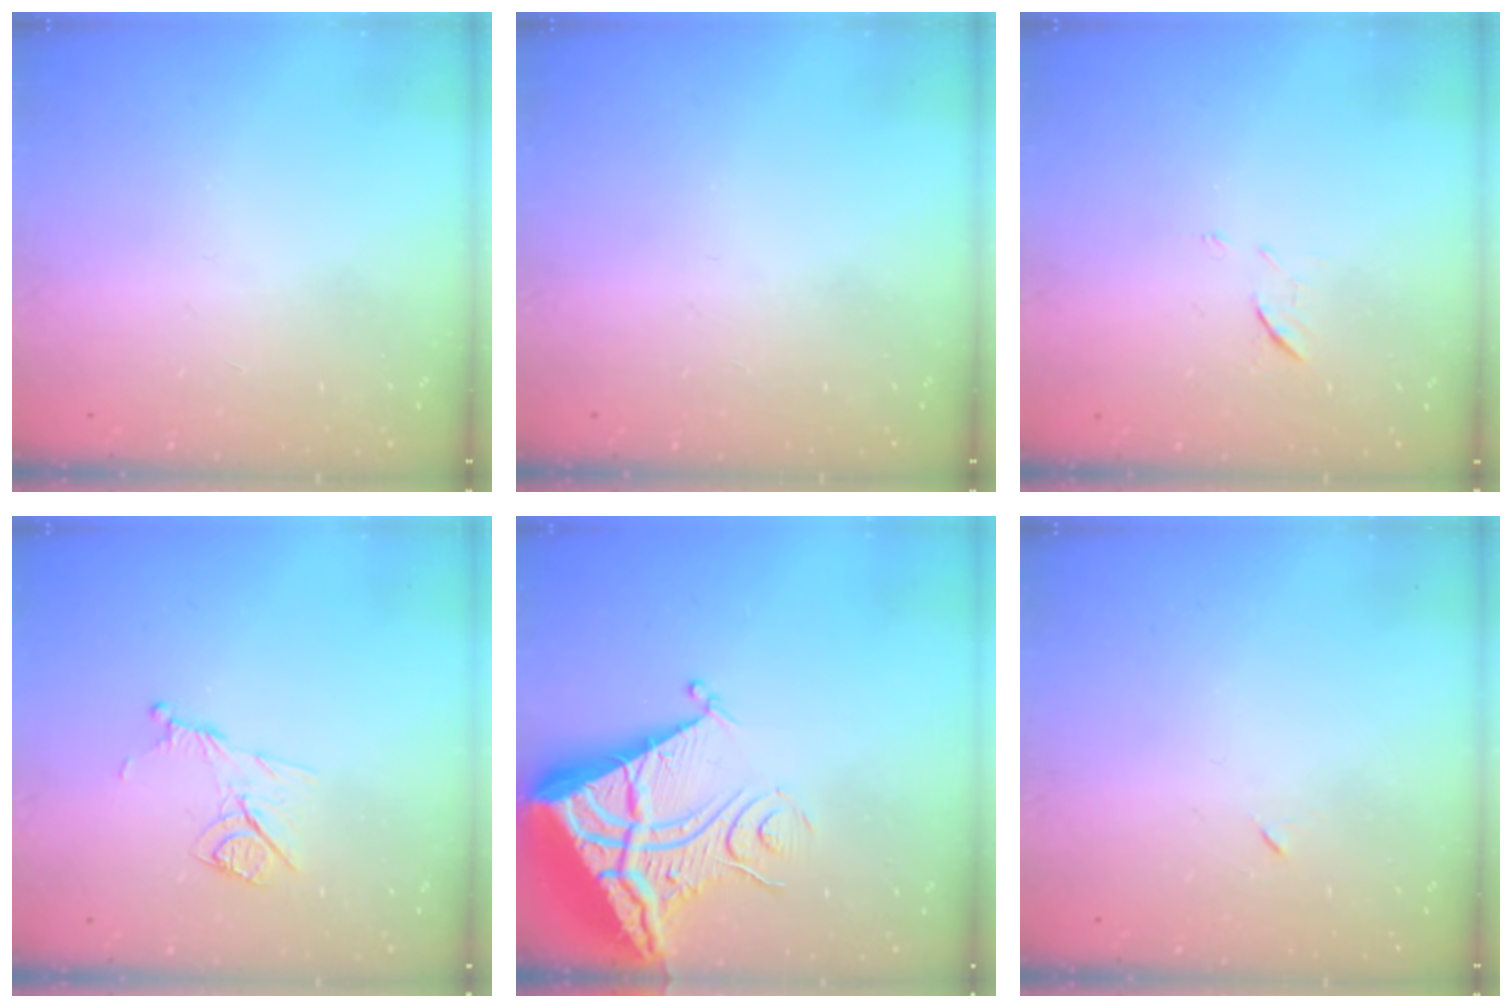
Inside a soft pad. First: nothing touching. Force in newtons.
{"total": 0.0}
{"total": 5.8, "press": 5.7, "slide": 1.3}
{"total": 9.2, "press": 9.2, "slide": 0.2}
{"total": 12.2, "press": 12.1, "slide": 1.3}
{"total": 3.3, "press": 3.2, "slide": 0.7}